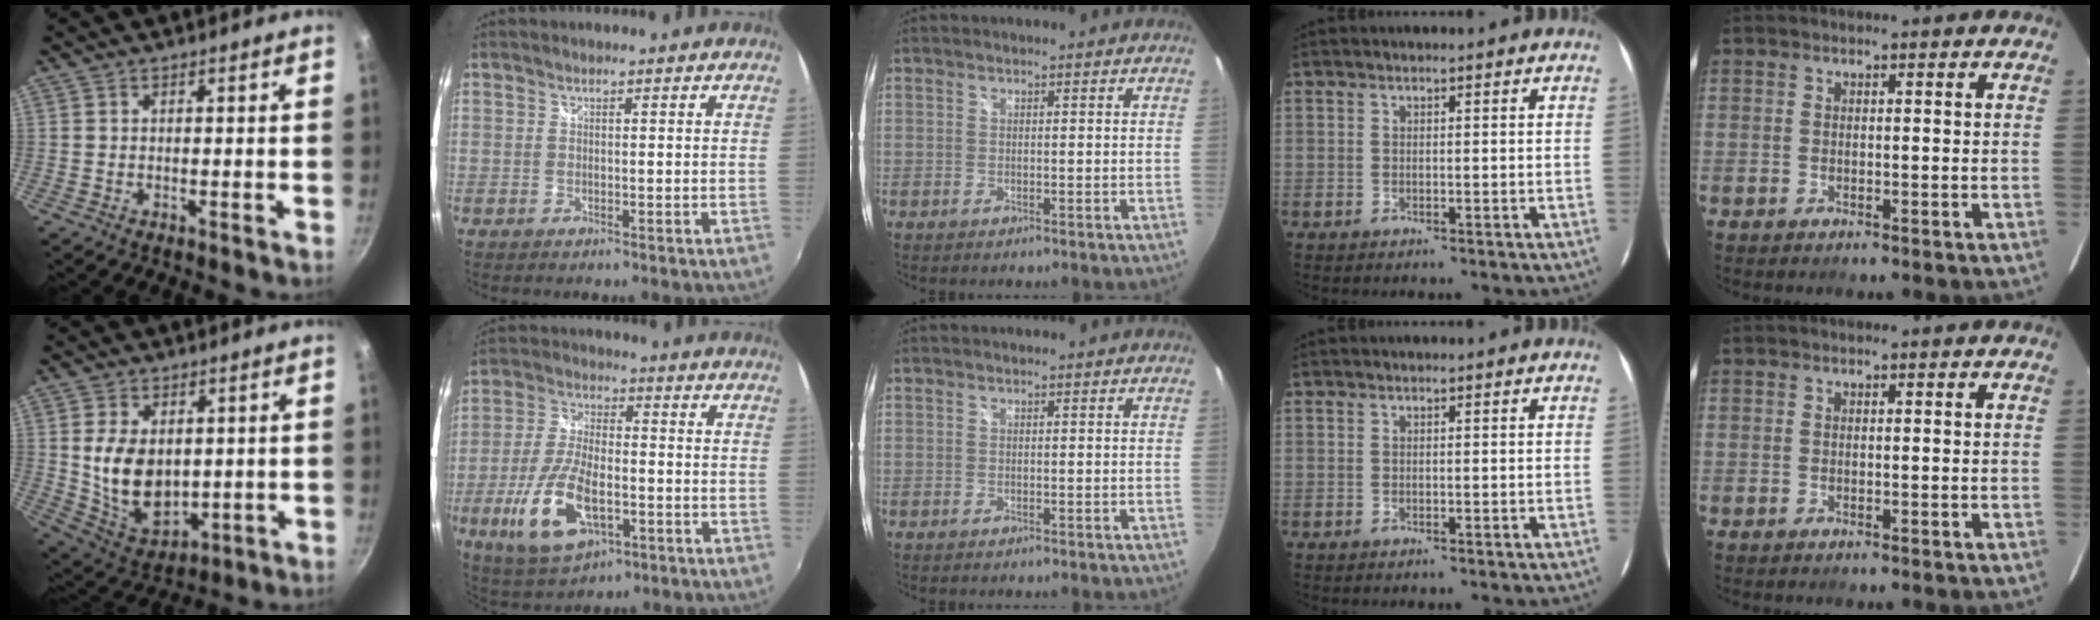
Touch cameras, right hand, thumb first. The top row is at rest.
{"thumb": {"total": 12.9, "force": [1.4, 8.9, 9.3], "torque": [-0.141, -0.025, 0.049]}, "index": {"total": 14.4, "force": [-5.0, 6.6, 11.8], "torque": [-0.254, -0.010, -0.087]}}